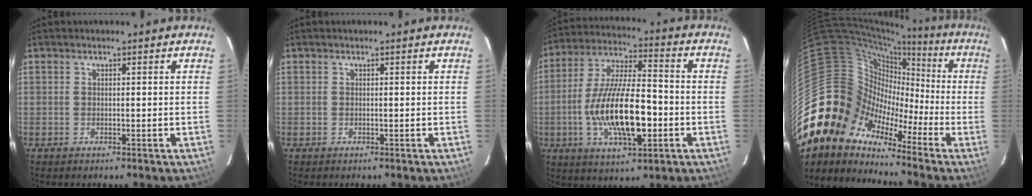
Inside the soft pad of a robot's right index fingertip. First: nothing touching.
{"total": 0.0}
{"total": 17.4, "force": [-4.1, 5.7, 15.9], "torque": [-0.312, -0.007, -0.072]}
{"total": 15.4, "force": [-8.6, 12.0, 4.7], "torque": [-0.098, 0.030, -0.180]}